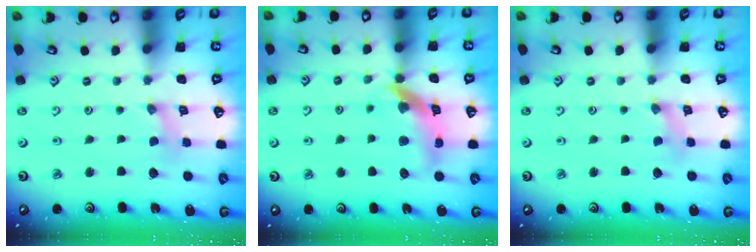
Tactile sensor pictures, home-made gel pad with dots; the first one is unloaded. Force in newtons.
{"total": 13.8, "press": 13.7, "slide": 1.5}
{"total": 0.0}